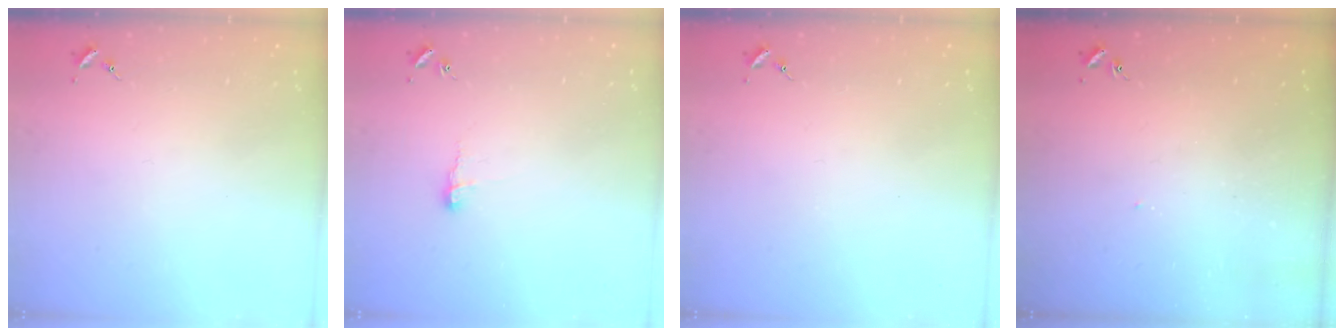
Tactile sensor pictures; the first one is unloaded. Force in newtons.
{"total": 6.8, "press": 6.7, "slide": 0.7}
{"total": 0.0}
{"total": 2.7, "press": 2.7, "slide": 0.1}